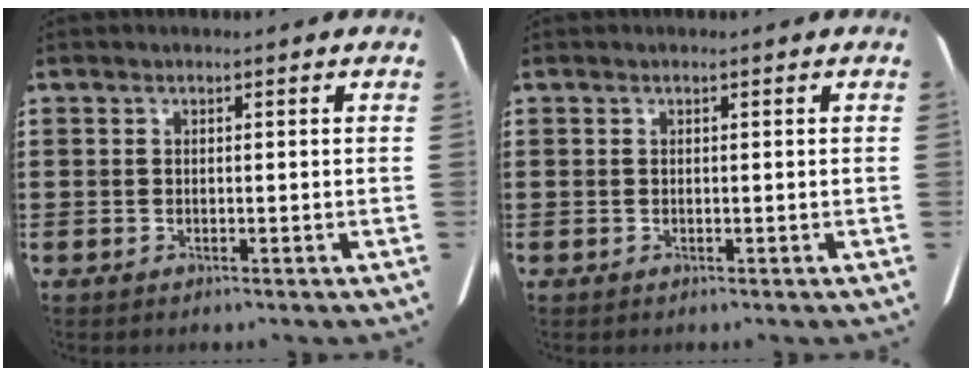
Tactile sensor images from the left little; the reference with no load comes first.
{"total": 0.0}